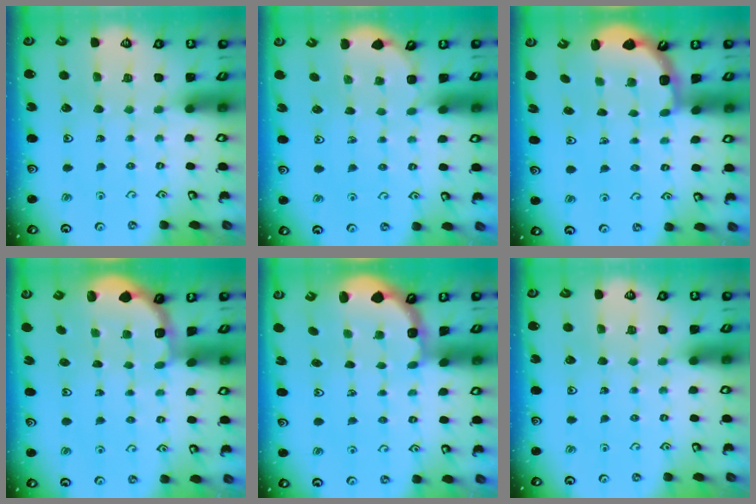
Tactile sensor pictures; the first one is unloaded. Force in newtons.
{"total": 2.1, "press": 1.8, "slide": 1.1}
{"total": 3.1, "press": 2.5, "slide": 1.9}
{"total": 1.8, "press": 1.6, "slide": 0.7}
{"total": 3.0, "press": 2.0, "slide": 2.2}
{"total": 0.0}